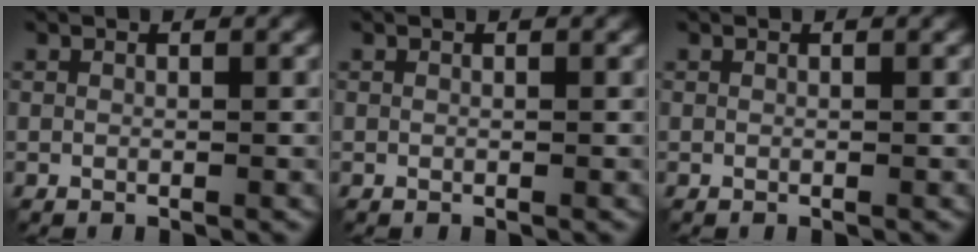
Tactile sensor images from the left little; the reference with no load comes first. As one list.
[{"total": 0.0}, {"total": 0.0}]